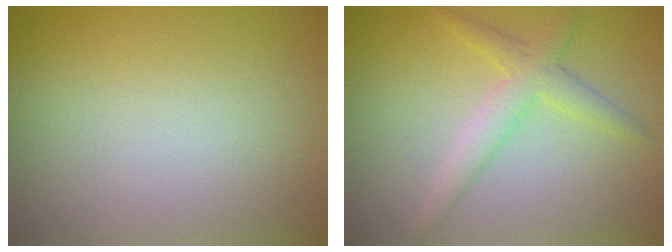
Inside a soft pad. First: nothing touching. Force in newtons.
{"total": 2.9, "press": 2.9, "slide": 0.1}